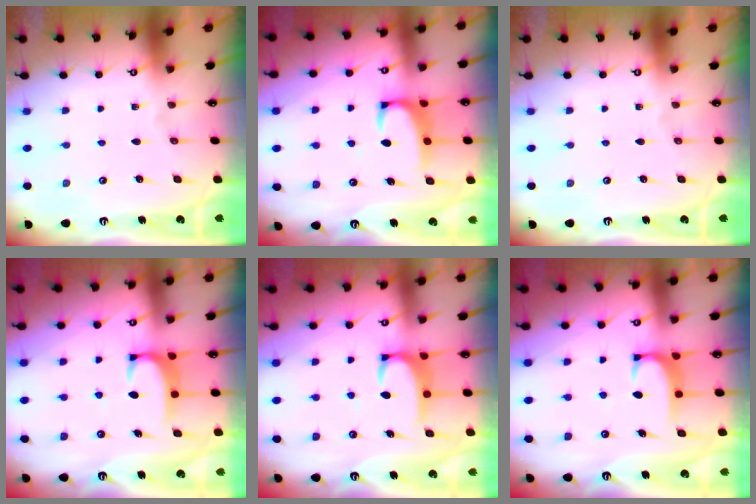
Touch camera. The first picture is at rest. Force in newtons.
{"total": 3.1, "press": 3.0, "slide": 0.8}
{"total": 0.0}
{"total": 2.0, "press": 1.9, "slide": 0.5}
{"total": 3.2, "press": 3.2, "slide": 0.3}
{"total": 1.8, "press": 1.7, "slide": 0.5}